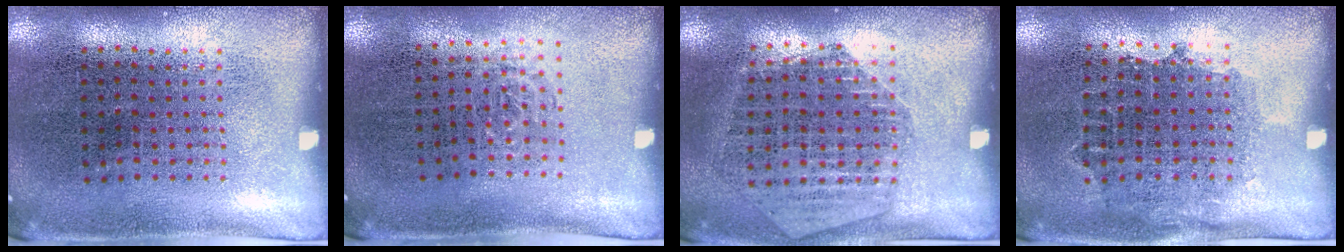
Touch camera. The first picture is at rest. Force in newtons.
{"total": 0.6, "press": 0.5, "slide": 0.3}
{"total": 1.5, "press": 1.5, "slide": 0.0}
{"total": 0.8, "press": 0.7, "slide": 0.4}